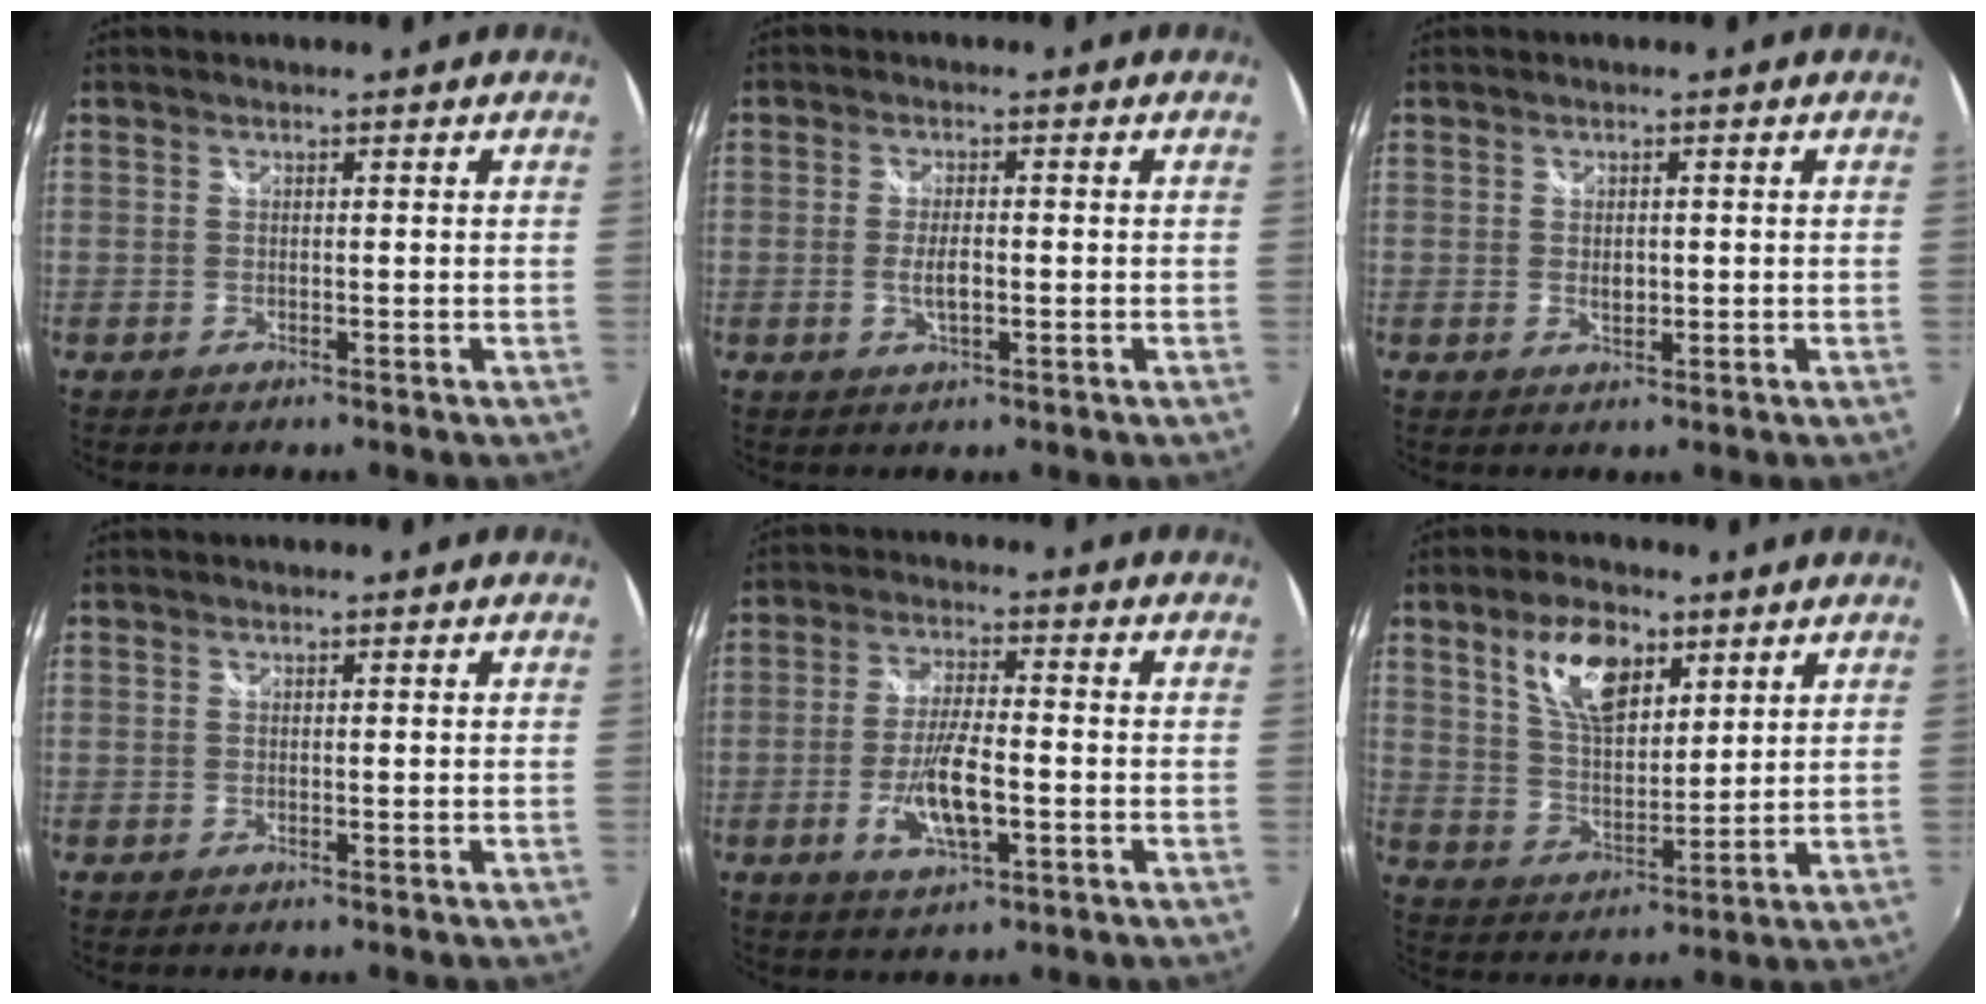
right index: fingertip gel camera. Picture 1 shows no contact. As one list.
[{"total": 3.8, "force": [-0.8, 1.3, 3.4], "torque": [-0.065, -0.005, -0.014]}, {"total": 2.3, "force": [-0.1, 1.6, 1.6], "torque": [-0.025, -0.002, -0.001]}, {"total": 0.0}, {"total": 9.2, "force": [-2.9, 2.8, 8.3], "torque": [-0.165, -0.007, -0.051]}, {"total": 11.5, "force": [6.1, 5.5, 8.0], "torque": [-0.141, 0.012, 0.118]}]